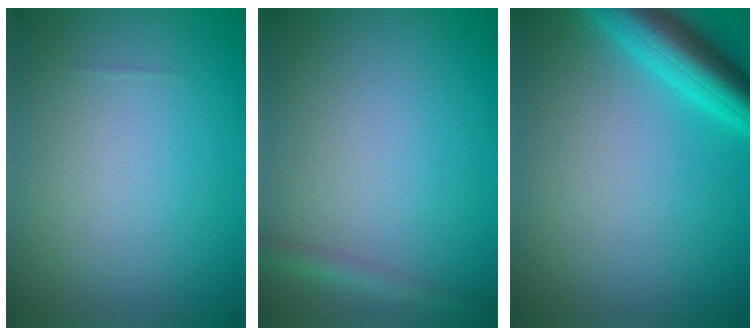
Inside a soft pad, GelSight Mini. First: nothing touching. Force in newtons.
{"total": 1.5, "press": 1.5, "slide": 0.1}
{"total": 5.5, "press": 5.5, "slide": 0.3}